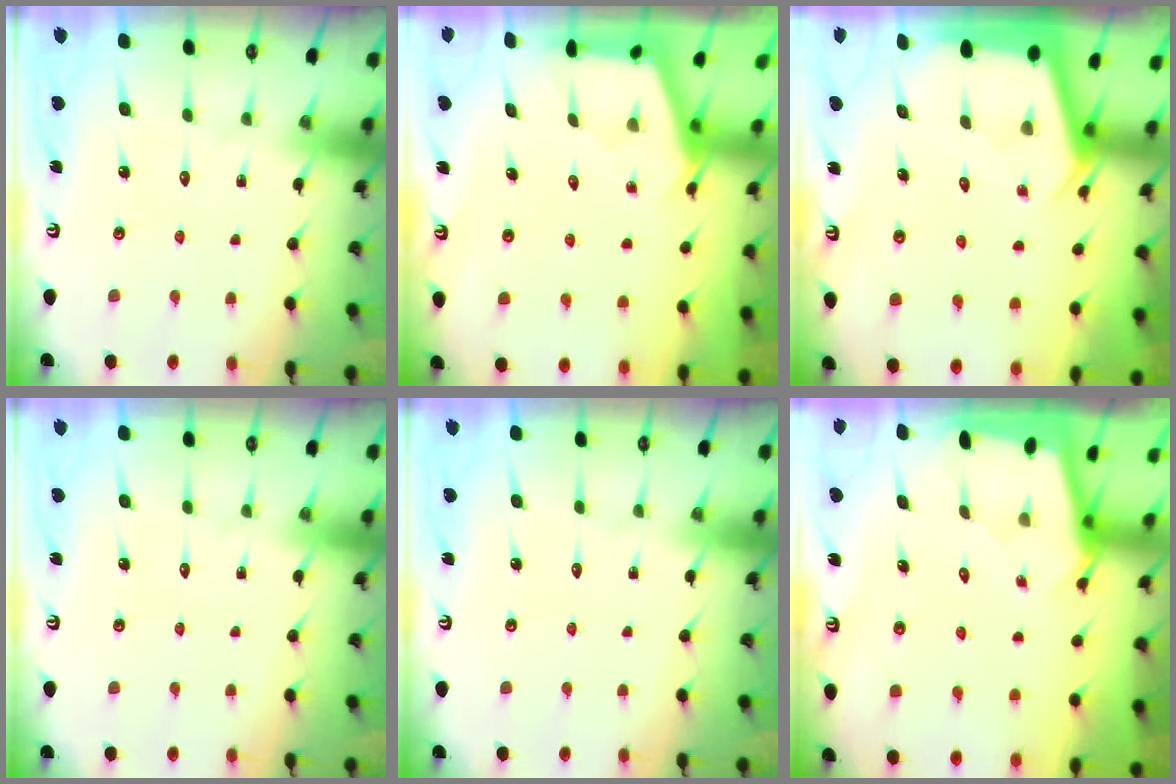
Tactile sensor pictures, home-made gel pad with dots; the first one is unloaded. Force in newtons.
{"total": 2.8, "press": 2.8, "slide": 0.3}
{"total": 2.3, "press": 2.3, "slide": 0.2}
{"total": 0.0}
{"total": 0.0}
{"total": 1.7, "press": 1.6, "slide": 0.2}